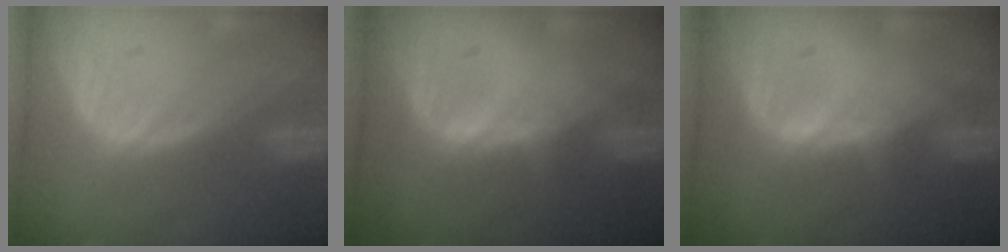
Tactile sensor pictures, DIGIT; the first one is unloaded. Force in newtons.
{"total": 0.6, "press": 0.5, "slide": 0.3}
{"total": 0.6, "press": 0.5, "slide": 0.3}